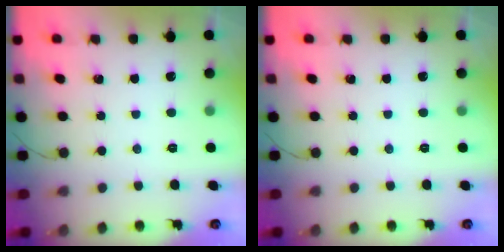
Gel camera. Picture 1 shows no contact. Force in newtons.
{"total": 0.0}